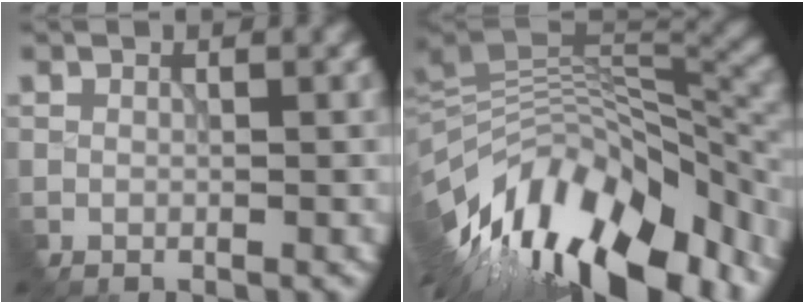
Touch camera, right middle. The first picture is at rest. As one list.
[{"total": 14.2, "force": [-7.3, 6.5, 10.3], "torque": [-0.191, 0.015, -0.118]}]